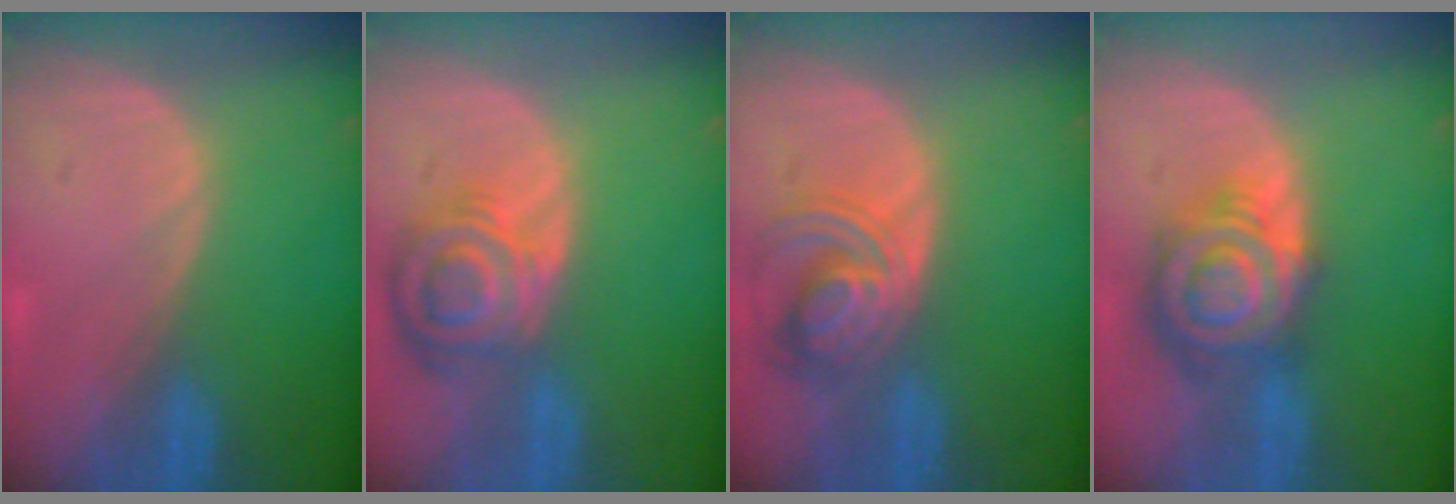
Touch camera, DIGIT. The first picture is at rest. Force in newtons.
{"total": 8.4, "press": 7.4, "slide": 4.0}
{"total": 7.2, "press": 6.8, "slide": 2.5}
{"total": 9.2, "press": 9.2, "slide": 0.6}